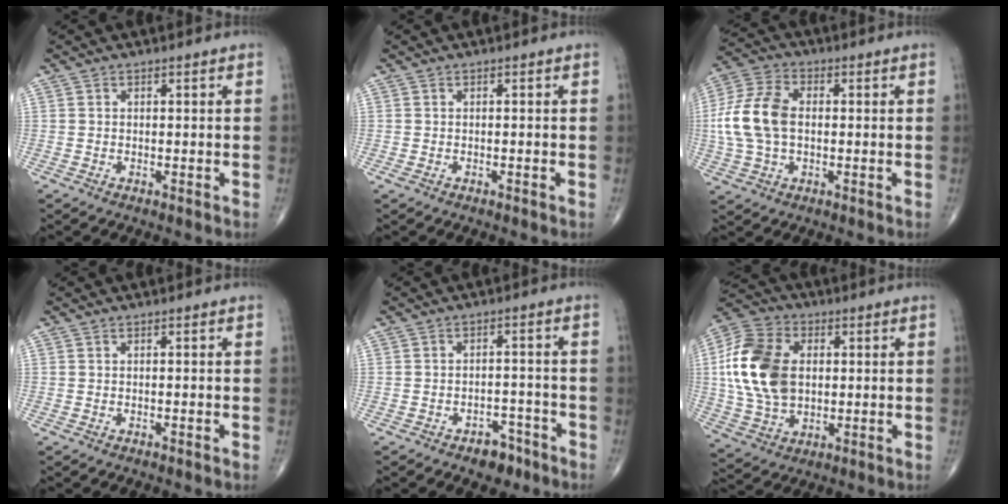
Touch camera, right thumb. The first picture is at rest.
{"total": 0.7, "force": [-0.3, 0.1, 0.6], "torque": [-0.013, 0.004, -0.004]}
{"total": 12.4, "force": [0.1, 7.9, 9.6], "torque": [-0.206, 0.021, -0.001]}
{"total": 0.0}
{"total": 4.8, "force": [-3.4, 2.7, 2.1], "torque": [-0.012, 0.027, -0.045]}
{"total": 17.5, "force": [1.9, 11.8, 12.8], "torque": [-0.243, 0.008, 0.034]}